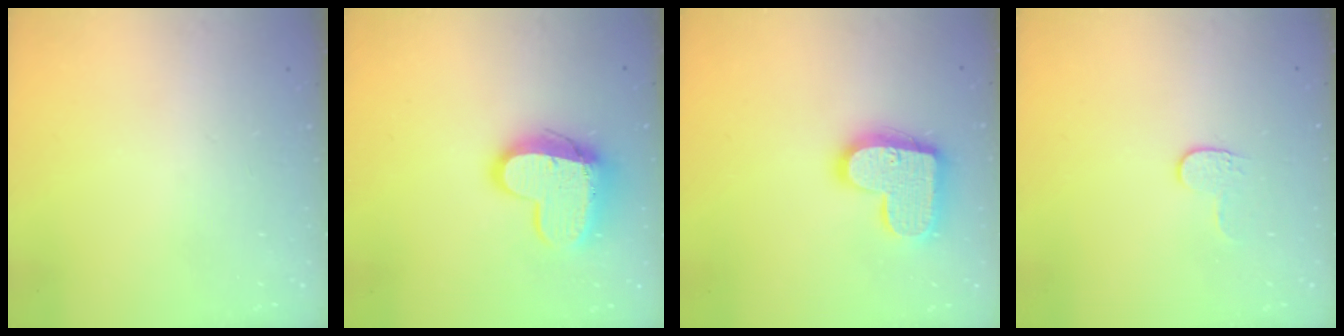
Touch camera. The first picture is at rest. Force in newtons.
{"total": 13.5, "press": 13.5, "slide": 1.2}
{"total": 17.1, "press": 17.1, "slide": 1.0}
{"total": 4.0, "press": 4.0, "slide": 0.5}